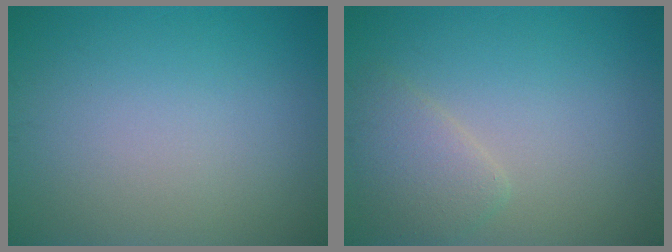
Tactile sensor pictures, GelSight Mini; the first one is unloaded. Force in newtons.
{"total": 2.5, "press": 2.5, "slide": 0.1}